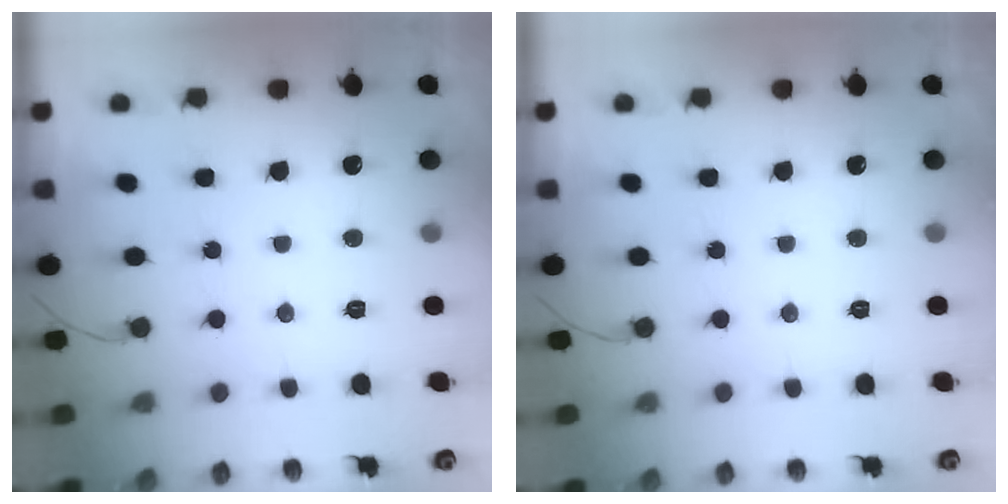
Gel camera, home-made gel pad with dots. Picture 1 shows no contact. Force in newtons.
{"total": 0.0}